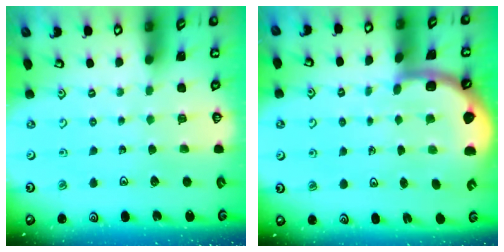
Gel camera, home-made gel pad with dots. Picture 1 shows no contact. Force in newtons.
{"total": 5.1, "press": 4.5, "slide": 2.5}